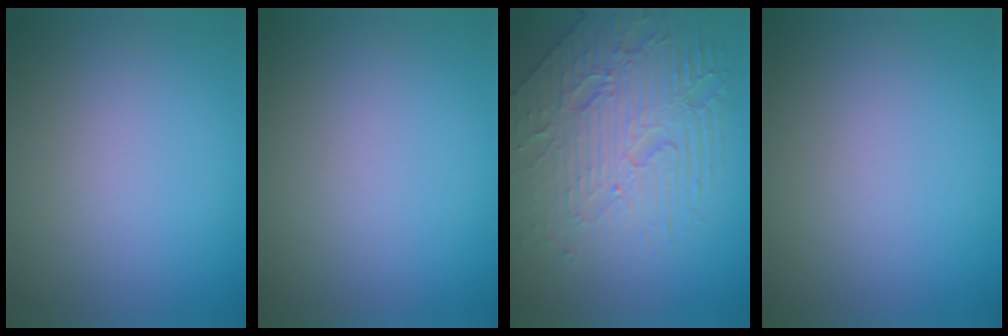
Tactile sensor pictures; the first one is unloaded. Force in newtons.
{"total": 0.0}
{"total": 8.3, "press": 5.6, "slide": 6.1}
{"total": 0.0}